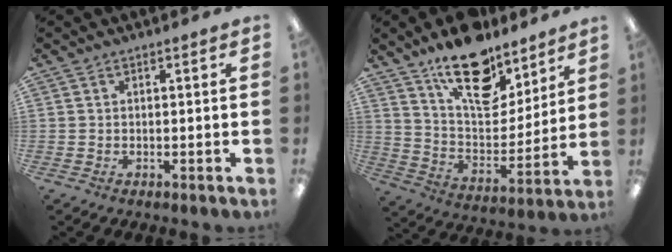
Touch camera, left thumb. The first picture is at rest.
{"total": 19.6, "force": [14.2, 9.2, 9.8], "torque": [-0.155, -0.093, 0.248]}